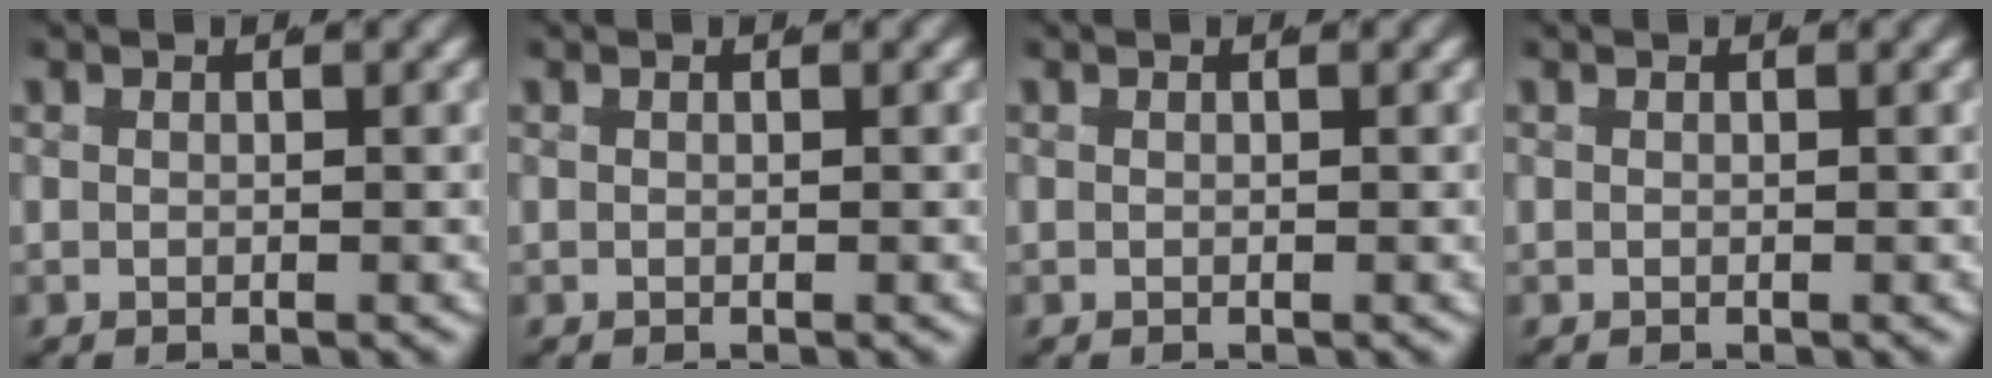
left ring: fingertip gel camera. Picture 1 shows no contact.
{"total": 0.0}
{"total": 0.0}
{"total": 0.0}